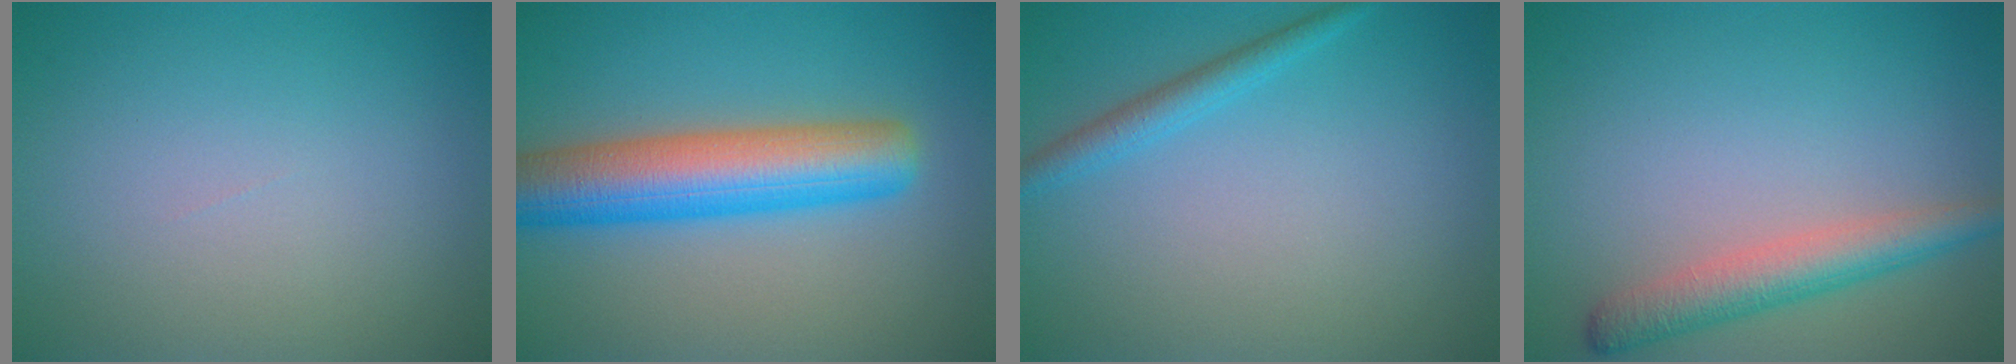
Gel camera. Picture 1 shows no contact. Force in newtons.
{"total": 8.1, "press": 8.1, "slide": 0.3}
{"total": 1.9, "press": 1.9, "slide": 0.2}
{"total": 3.8, "press": 3.8, "slide": 0.1}